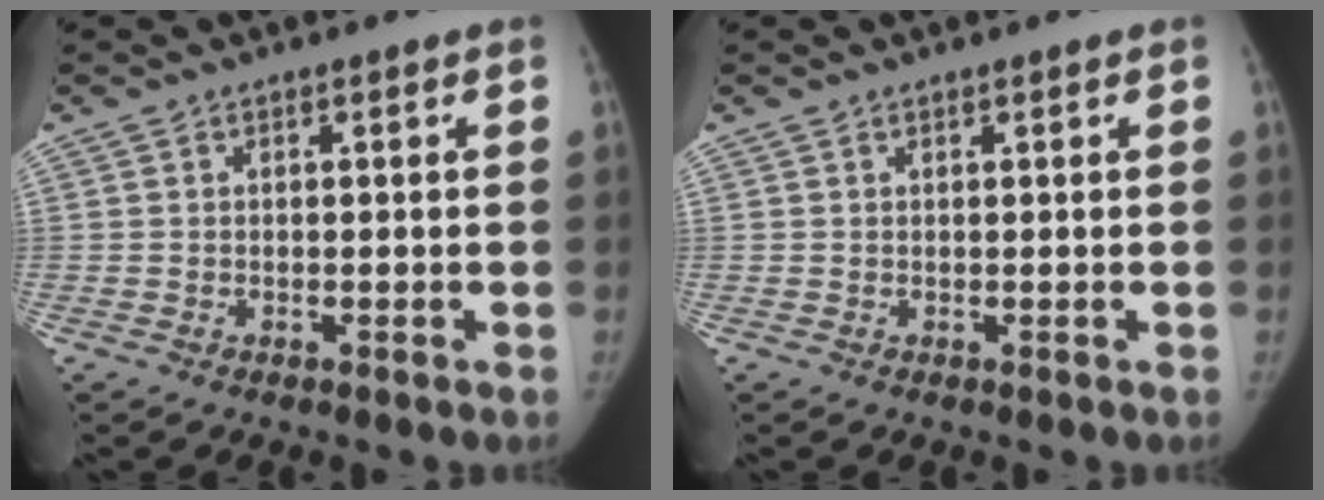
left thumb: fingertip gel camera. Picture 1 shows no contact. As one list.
[{"total": 0.0}]